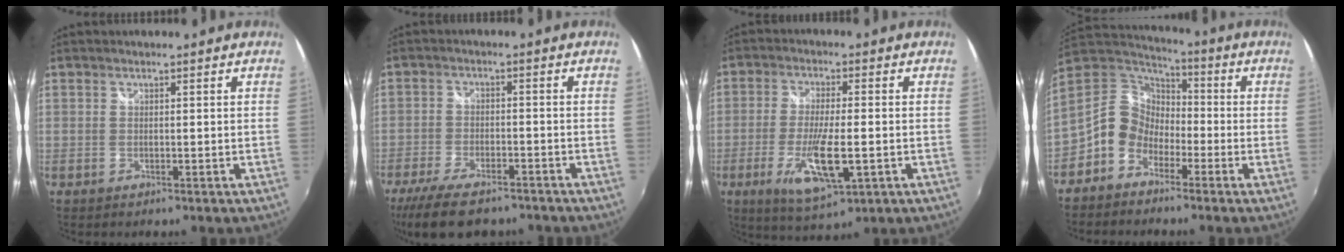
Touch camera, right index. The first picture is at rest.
{"total": 13.7, "force": [-10.6, 4.7, 7.2], "torque": [-0.161, -0.035, -0.175]}
{"total": 11.3, "force": [-3.6, 2.5, 10.4], "torque": [-0.207, -0.024, -0.062]}
{"total": 10.2, "force": [-4.8, 8.1, 3.9], "torque": [-0.087, 0.035, -0.109]}